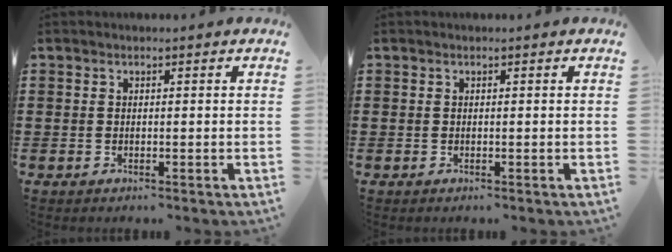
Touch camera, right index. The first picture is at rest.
{"total": 0.0}